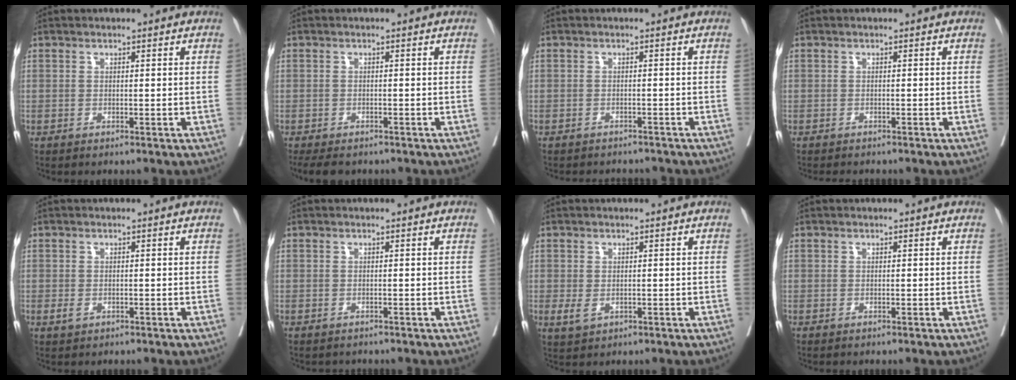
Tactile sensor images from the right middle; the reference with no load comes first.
{"total": 5.5, "force": [-4.5, 2.1, 2.3], "torque": [-0.029, -0.007, -0.067]}
{"total": 5.6, "force": [-5.3, 1.6, 1.1], "torque": [-0.009, -0.001, -0.062]}
{"total": 2.6, "force": [-2.3, 0.7, 0.9], "torque": [-0.014, -0.006, -0.030]}
{"total": 1.3, "force": [-0.5, 0.9, 0.9], "torque": [-0.017, -0.001, -0.004]}
{"total": 0.8, "force": [-0.7, 0.4, 0.0], "torque": [-0.009, 0.000, -0.010]}
{"total": 2.4, "force": [-0.5, 1.6, 1.7], "torque": [-0.034, -0.004, 0.000]}
{"total": 0.0}